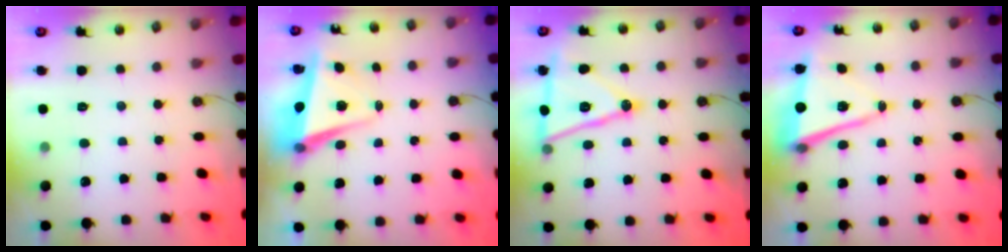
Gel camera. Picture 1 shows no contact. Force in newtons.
{"total": 6.1, "press": 6.0, "slide": 1.3}
{"total": 17.3, "press": 16.9, "slide": 3.6}
{"total": 11.1, "press": 10.7, "slide": 3.0}